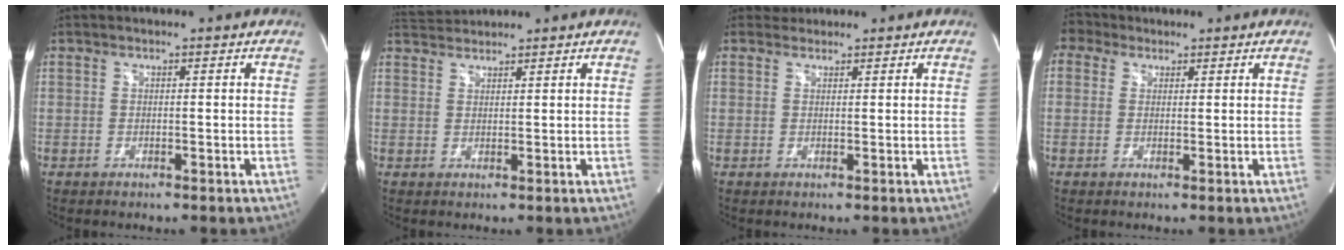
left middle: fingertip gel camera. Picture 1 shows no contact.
{"total": 3.0, "force": [3.0, 0.0, -0.2], "torque": [-0.007, 0.018, 0.062]}
{"total": 1.3, "force": [1.2, 0.4, -0.5], "torque": [0.002, 0.011, 0.020]}
{"total": 1.4, "force": [1.1, 0.8, -0.4], "torque": [0.013, 0.010, 0.017]}